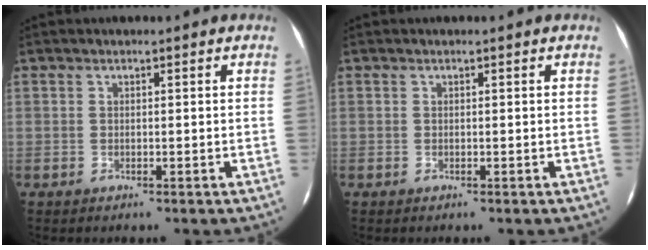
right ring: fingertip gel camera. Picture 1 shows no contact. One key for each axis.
{"total": 0.0}